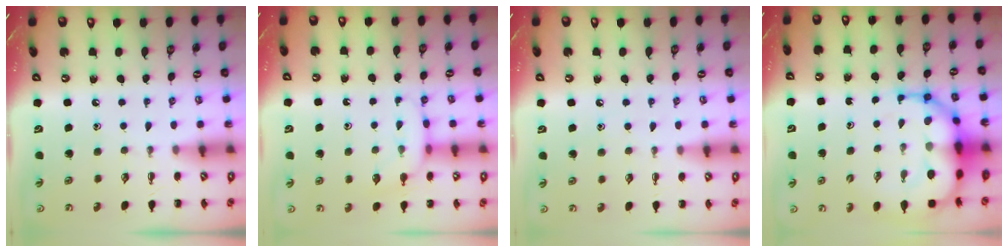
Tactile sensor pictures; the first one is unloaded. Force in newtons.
{"total": 8.0, "press": 7.8, "slide": 1.5}
{"total": 5.6, "press": 5.4, "slide": 1.4}
{"total": 13.4, "press": 12.9, "slide": 3.6}